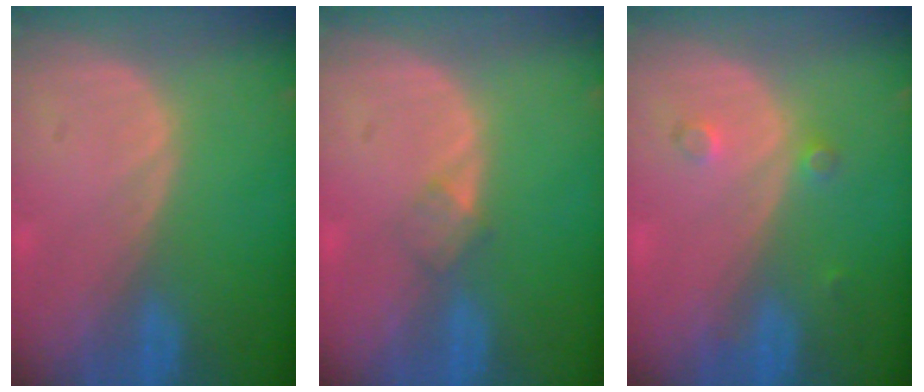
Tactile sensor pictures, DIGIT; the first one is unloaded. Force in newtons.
{"total": 1.8, "press": 1.8, "slide": 0.2}
{"total": 2.1, "press": 1.8, "slide": 1.1}